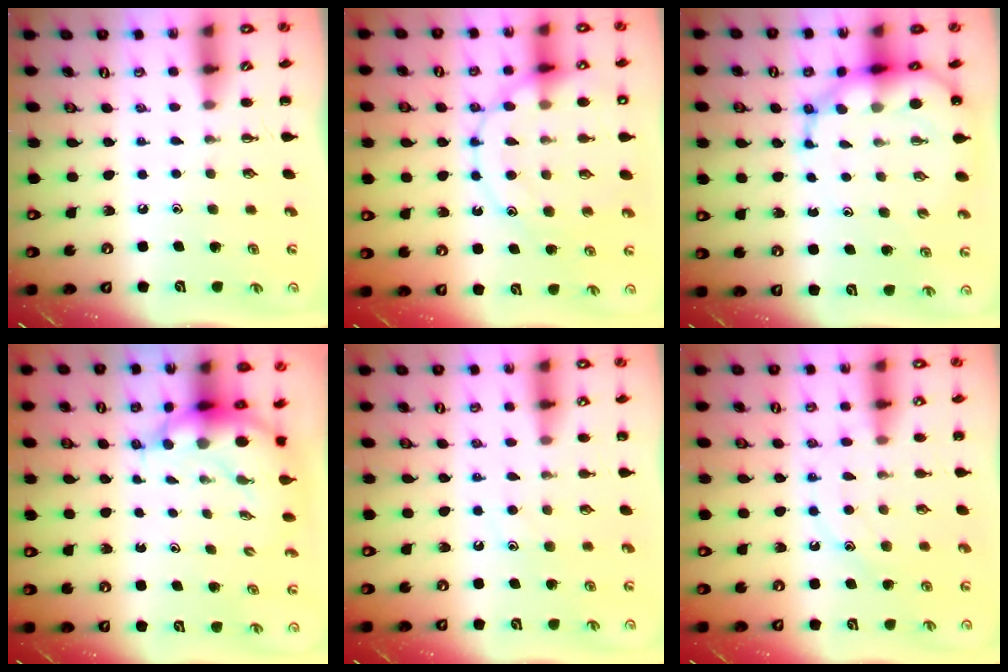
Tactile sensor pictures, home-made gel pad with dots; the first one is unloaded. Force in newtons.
{"total": 16.5, "press": 16.3, "slide": 2.2}
{"total": 10.2, "press": 9.7, "slide": 3.1}
{"total": 7.0, "press": 6.9, "slide": 1.3}
{"total": 8.6, "press": 8.5, "slide": 1.1}
{"total": 12.0, "press": 12.0, "slide": 0.9}